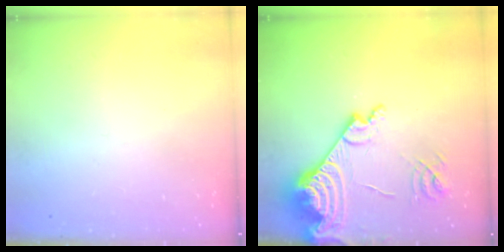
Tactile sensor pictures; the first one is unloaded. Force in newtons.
{"total": 19.4, "press": 19.2, "slide": 2.3}